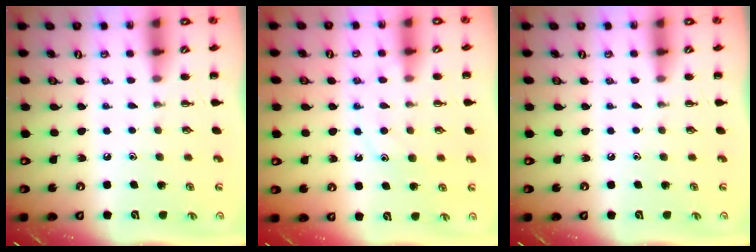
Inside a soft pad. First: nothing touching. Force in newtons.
{"total": 10.8, "press": 10.8, "slide": 0.7}
{"total": 0.0}